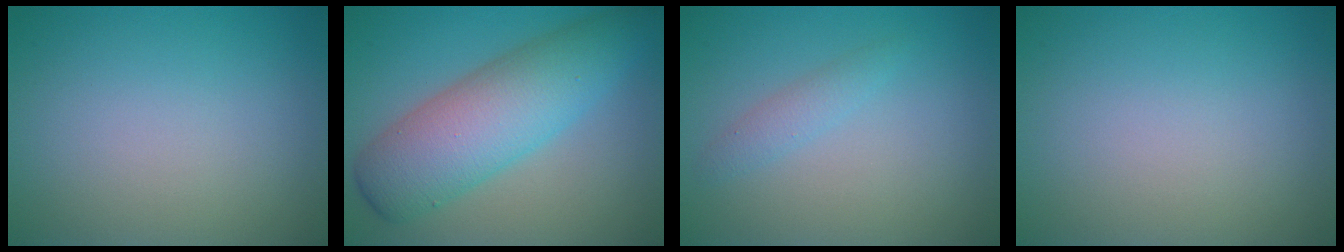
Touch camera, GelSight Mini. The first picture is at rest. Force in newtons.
{"total": 8.0, "press": 8.0, "slide": 0.1}
{"total": 1.4, "press": 1.4, "slide": 0.0}
{"total": 0.0}